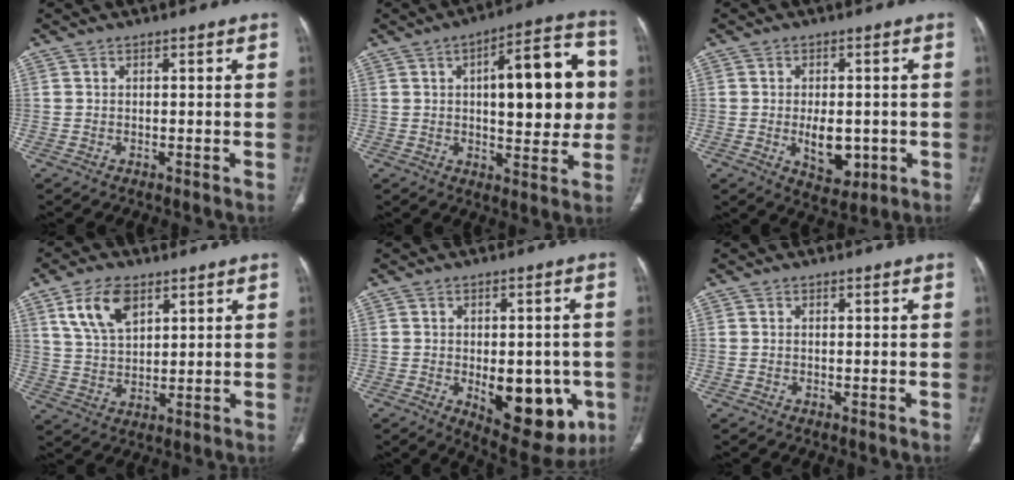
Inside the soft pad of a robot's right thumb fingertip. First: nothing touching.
{"total": 18.9, "force": [2.5, 7.6, 17.2], "torque": [-0.197, 0.019, 0.030]}
{"total": 7.7, "force": [-1.3, 4.5, 6.1], "torque": [-0.076, -0.004, -0.006]}
{"total": 9.7, "force": [5.0, 5.3, 6.4], "torque": [-0.108, -0.016, 0.102]}
{"total": 15.9, "force": [-4.4, 8.5, 12.7], "torque": [-0.137, -0.004, -0.036]}
{"total": 0.0}